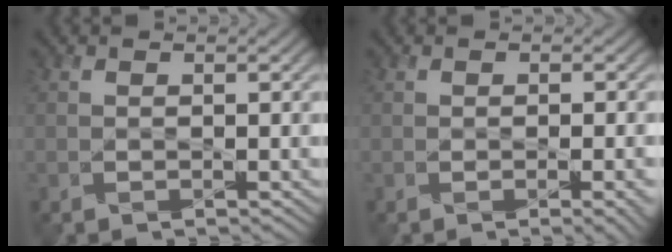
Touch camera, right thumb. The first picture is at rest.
{"total": 2.8, "force": [-0.6, 0.7, 2.6], "torque": [-0.035, -0.003, -0.006]}